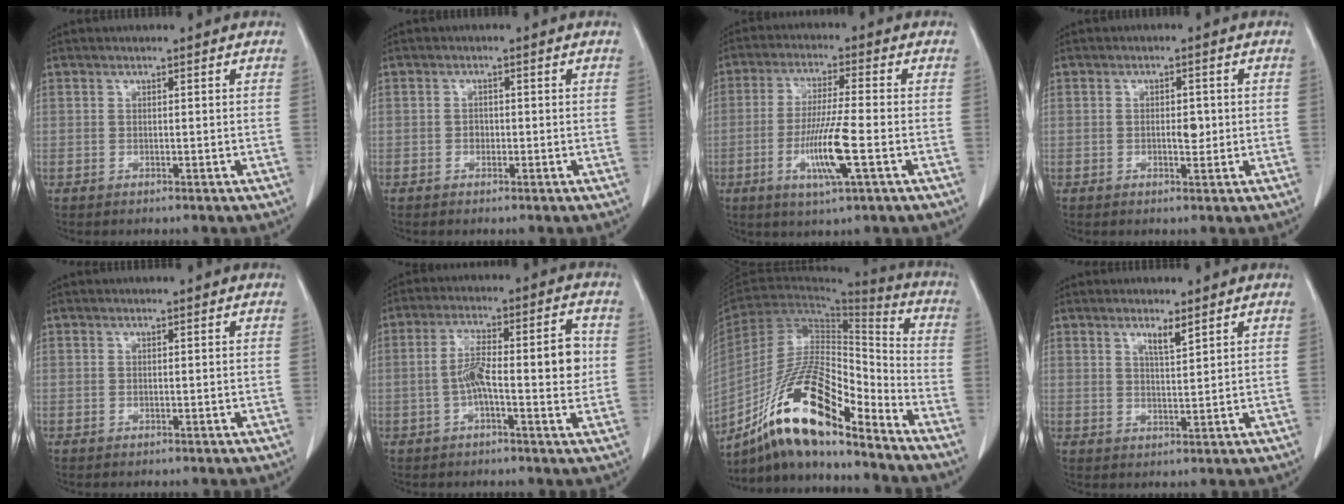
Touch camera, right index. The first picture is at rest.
{"total": 1.1, "force": [-0.4, 0.9, 0.5], "torque": [-0.002, 0.005, -0.007]}
{"total": 9.5, "force": [-2.9, 0.0, 9.0], "torque": [-0.175, -0.015, -0.057]}
{"total": 2.4, "force": [-0.2, 1.1, 2.1], "torque": [-0.035, 0.001, -0.001]}
{"total": 0.0}
{"total": 10.2, "force": [-0.5, 2.4, 9.9], "torque": [-0.163, 0.027, -0.010]}
{"total": 18.6, "force": [-12.8, 3.9, 12.9], "torque": [-0.245, 0.004, -0.231]}
{"total": 2.8, "force": [1.9, 0.3, 2.1], "torque": [-0.039, -0.004, 0.034]}